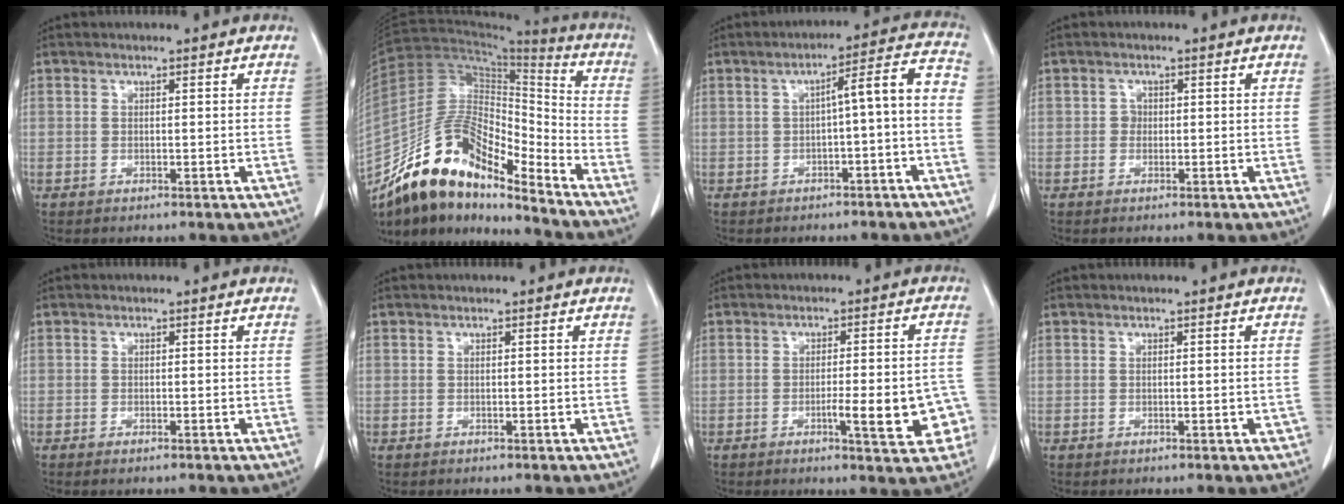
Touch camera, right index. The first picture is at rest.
{"total": 16.6, "force": [-13.0, 4.9, 9.2], "torque": [-0.157, 0.042, -0.231]}
{"total": 7.1, "force": [-1.8, 0.7, 6.8], "torque": [-0.088, 0.031, -0.025]}
{"total": 1.1, "force": [-0.1, 1.0, 0.4], "torque": [-0.002, 0.005, -0.003]}
{"total": 0.8, "force": [-0.6, 0.1, 0.5], "torque": [-0.011, -0.001, -0.008]}
{"total": 0.0}
{"total": 9.8, "force": [-3.5, 1.8, 8.9], "torque": [-0.105, 0.013, -0.042]}
{"total": 1.2, "force": [-0.4, 0.5, 1.0], "torque": [-0.007, 0.001, -0.004]}